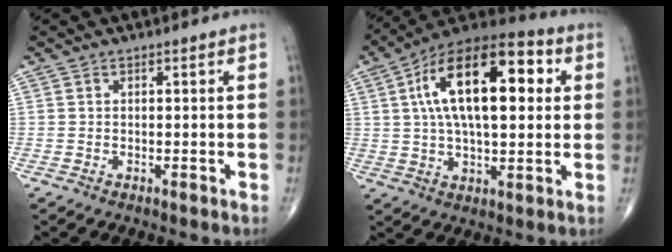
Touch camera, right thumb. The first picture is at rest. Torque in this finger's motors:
{"motor_torque": [0.00, 1.34, 2.03, 0.74, 0.41]}